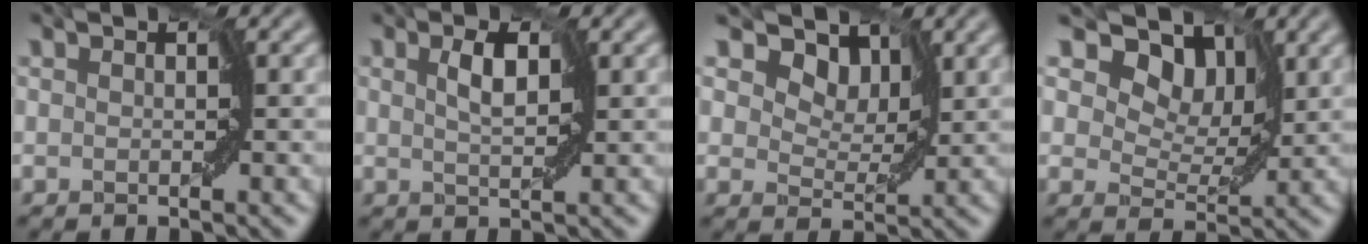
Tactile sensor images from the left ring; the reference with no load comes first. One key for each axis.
{"total": 1.9, "fx": 0.9, "fy": 0.5, "fz": 1.5, "tx": -0.031, "ty": 0.002, "tz": 0.016}
{"total": 7.8, "fx": 4.6, "fy": 4.9, "fz": 4.0, "tx": -0.061, "ty": 0.013, "tz": 0.052}
{"total": 8.7, "fx": 5.2, "fy": 5.4, "fz": 4.4, "tx": -0.064, "ty": 0.011, "tz": 0.067}